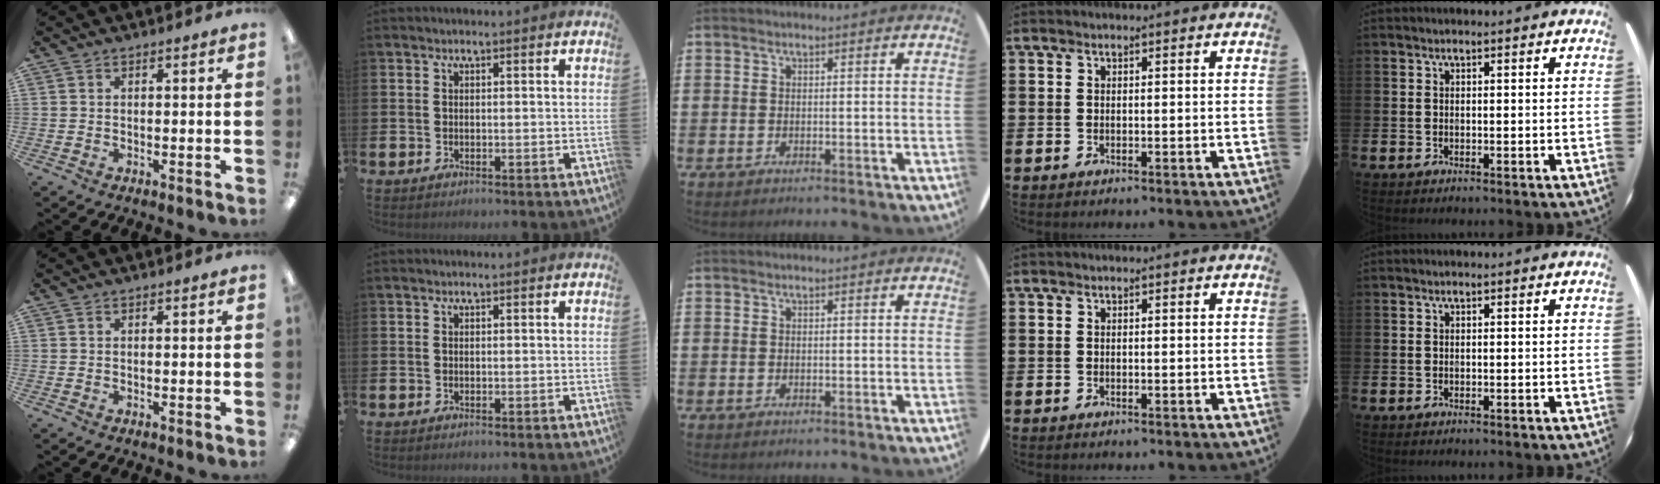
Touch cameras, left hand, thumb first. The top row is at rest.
{}